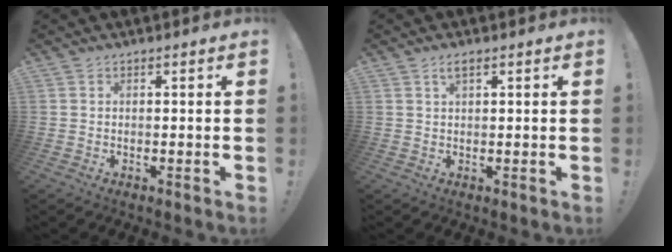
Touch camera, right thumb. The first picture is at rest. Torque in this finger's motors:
{"motor_torque": [0.10, 0.02, 0.29, 0.07, -0.01]}